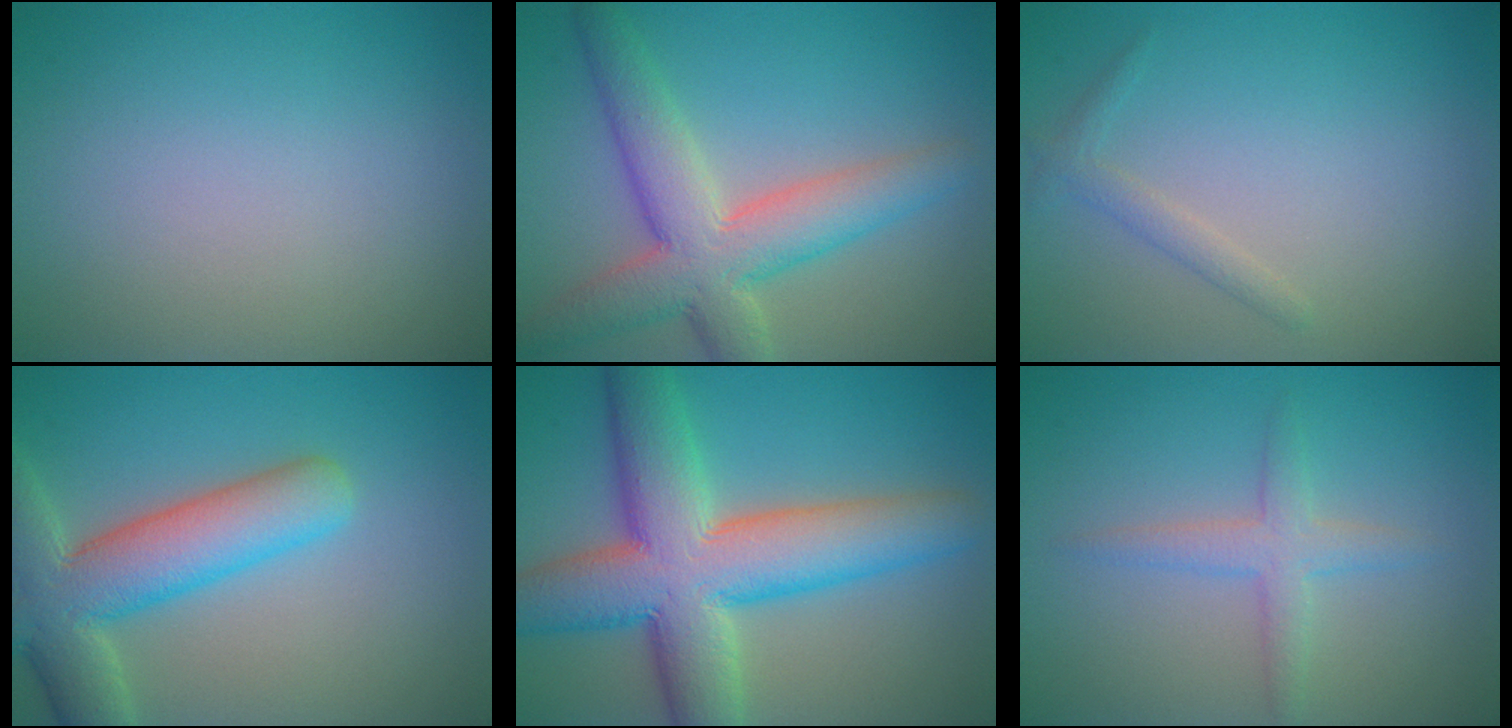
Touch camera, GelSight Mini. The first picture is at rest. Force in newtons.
{"total": 7.4, "press": 7.4, "slide": 0.5}
{"total": 1.3, "press": 1.3, "slide": 0.1}
{"total": 8.6, "press": 8.5, "slide": 1.0}
{"total": 11.9, "press": 11.9, "slide": 0.5}
{"total": 2.4, "press": 2.4, "slide": 0.0}